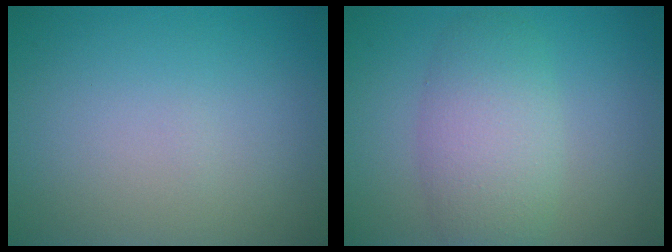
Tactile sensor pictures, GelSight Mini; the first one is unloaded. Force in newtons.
{"total": 5.0, "press": 5.0, "slide": 0.3}